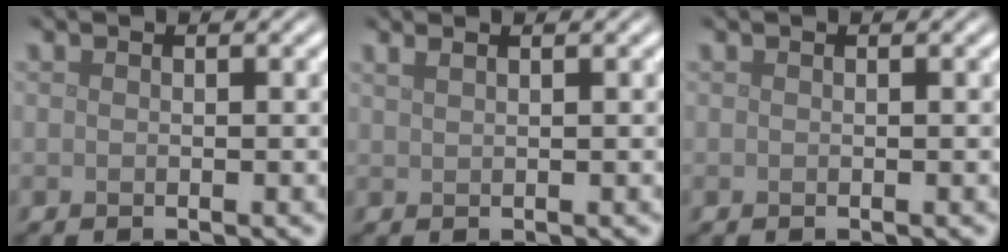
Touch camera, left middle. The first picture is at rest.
{"total": 1.5, "force": [1.1, 0.6, 0.9], "torque": [-0.007, -0.002, 0.011]}
{"total": 0.0}